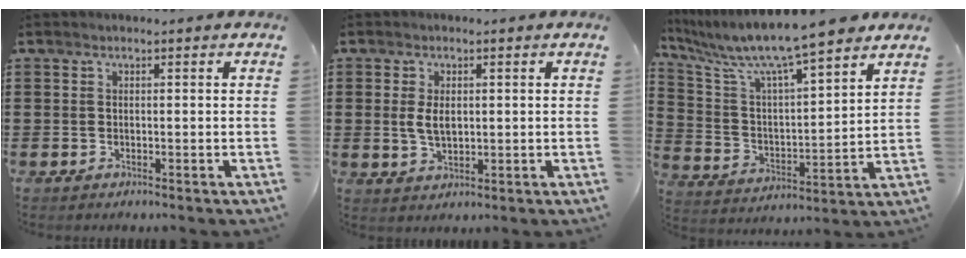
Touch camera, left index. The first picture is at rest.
{"total": 3.7, "force": [0.4, 2.0, 3.1], "torque": [-0.071, 0.006, 0.004]}
{"total": 9.3, "force": [8.3, 0.0, 4.2], "torque": [-0.119, -0.058, 0.136]}